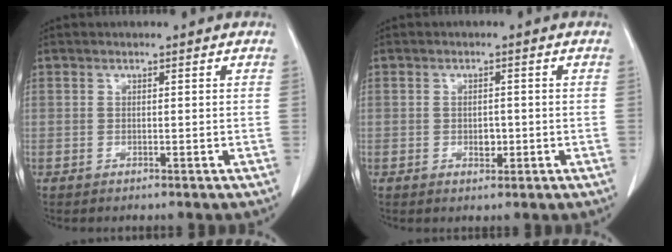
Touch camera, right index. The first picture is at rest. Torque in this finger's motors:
{"motor_torque": [0.24, 0.16, 0.06, 0.01]}